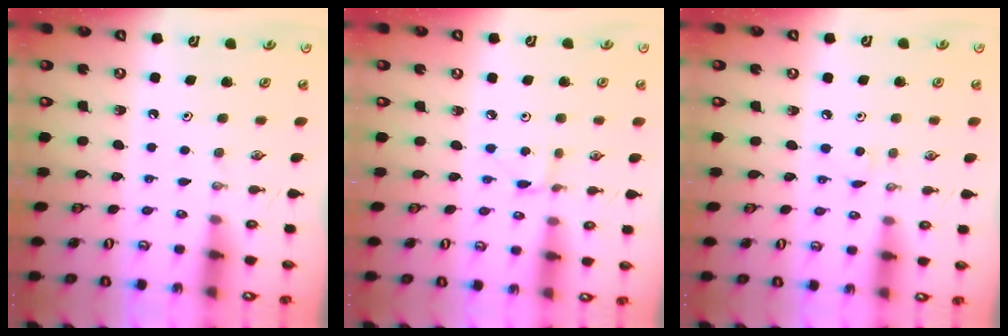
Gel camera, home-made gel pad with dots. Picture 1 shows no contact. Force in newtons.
{"total": 2.2, "press": 2.2, "slide": 0.3}
{"total": 2.9, "press": 2.9, "slide": 0.4}